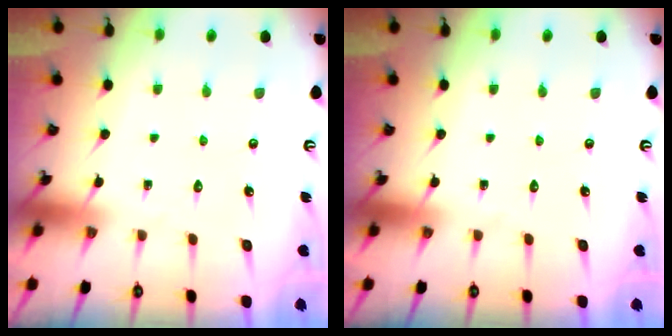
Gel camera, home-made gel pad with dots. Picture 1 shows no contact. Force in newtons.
{"total": 0.0}